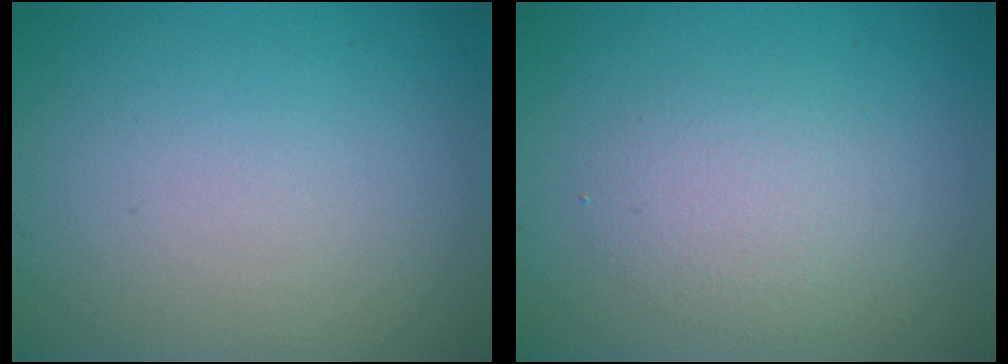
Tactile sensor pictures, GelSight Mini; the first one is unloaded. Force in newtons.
{"total": 2.2, "press": 2.2, "slide": 0.1}